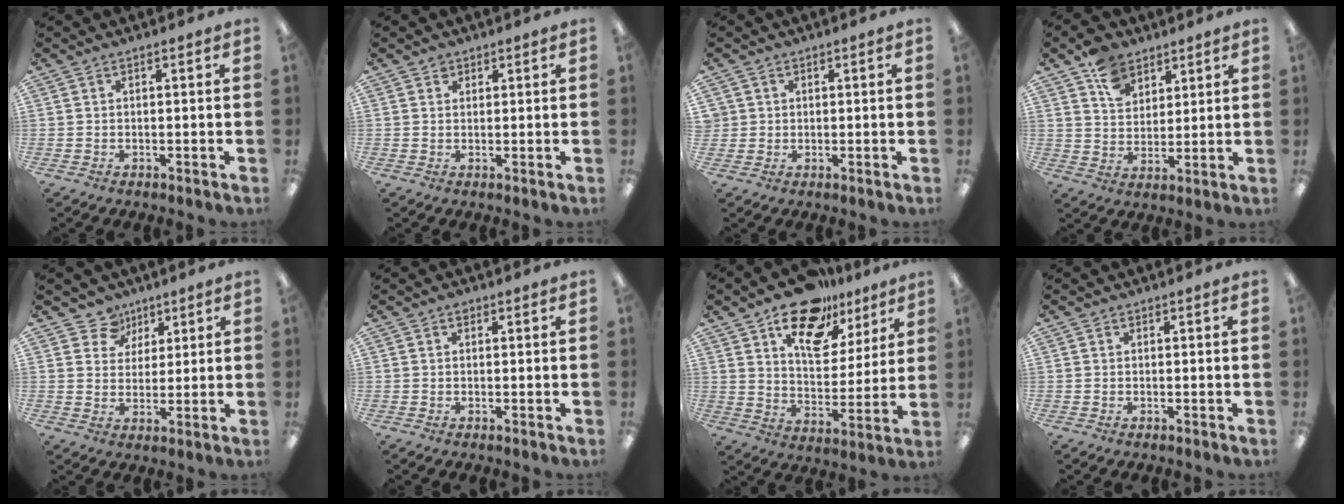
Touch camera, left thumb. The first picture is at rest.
{"total": 1.5, "force": [1.0, 1.1, 0.3], "torque": [0.001, -0.002, 0.018]}
{"total": 2.2, "force": [0.6, 2.1, -0.2], "torque": [-0.003, 0.003, 0.011]}
{"total": 9.0, "force": [6.0, 6.0, 3.0], "torque": [-0.050, -0.021, 0.113]}
{"total": 6.4, "force": [4.2, 4.9, 0.1], "torque": [-0.010, -0.027, 0.076]}
{"total": 0.8, "force": [0.3, 0.5, 0.4], "torque": [-0.009, 0.002, 0.005]}
{"total": 17.5, "force": [11.8, 9.6, 8.7], "torque": [-0.129, -0.063, 0.205]}
{"total": 0.0}